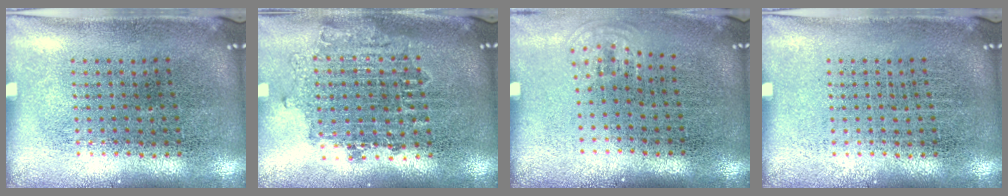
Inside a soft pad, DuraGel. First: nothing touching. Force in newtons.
{"total": 1.6, "press": 1.3, "slide": 0.9}
{"total": 0.7, "press": 0.5, "slide": 0.4}
{"total": 0.0}